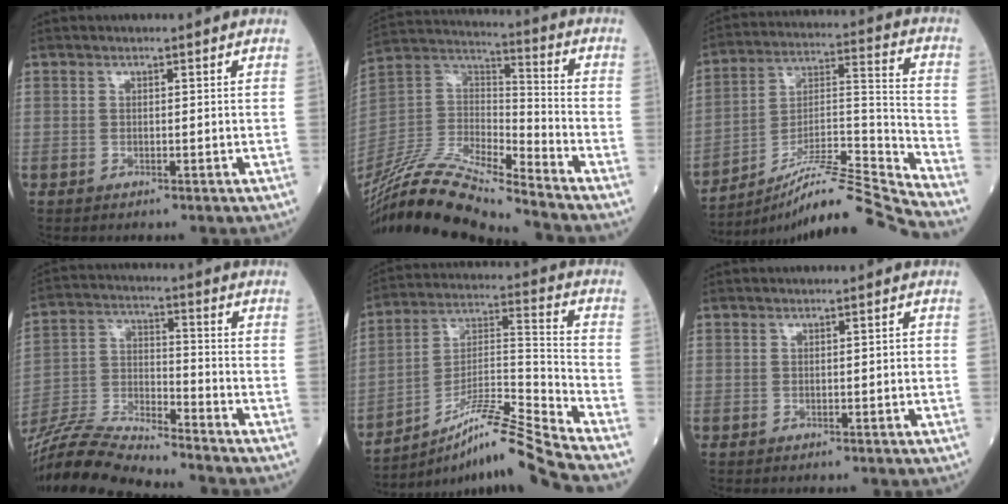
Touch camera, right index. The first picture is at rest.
{"total": 20.4, "force": [-18.4, 0.8, 8.7], "torque": [-0.193, 0.005, -0.344]}
{"total": 17.0, "force": [-15.6, -3.1, 5.9], "torque": [-0.090, 0.032, -0.265]}
{"total": 13.8, "force": [-13.2, -0.2, 3.9], "torque": [-0.075, 0.004, -0.249]}
{"total": 14.5, "force": [-12.1, -2.5, 7.7], "torque": [-0.133, 0.014, -0.209]}
{"total": 0.7, "force": [-0.1, 0.2, 0.7], "torque": [-0.009, 0.002, -0.001]}